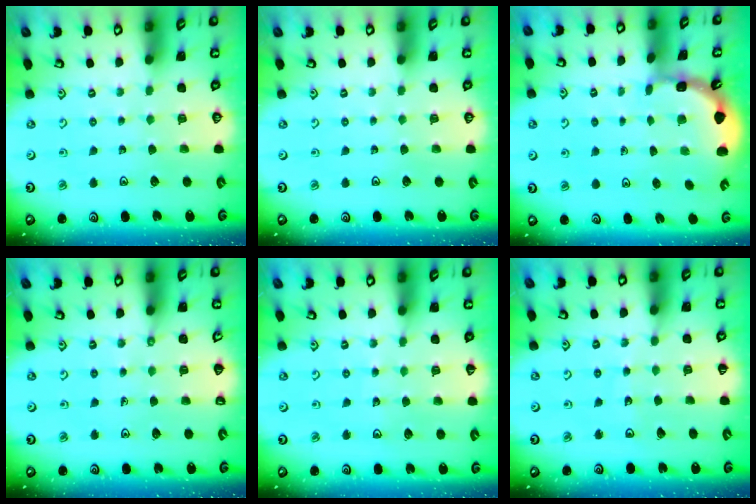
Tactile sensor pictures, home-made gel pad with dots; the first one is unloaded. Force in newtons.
{"total": 0.0}
{"total": 1.5, "press": 1.5, "slide": 0.1}
{"total": 2.7, "press": 2.7, "slide": 0.5}
{"total": 5.2, "press": 4.6, "slide": 2.3}
{"total": 3.0, "press": 3.0, "slide": 0.2}